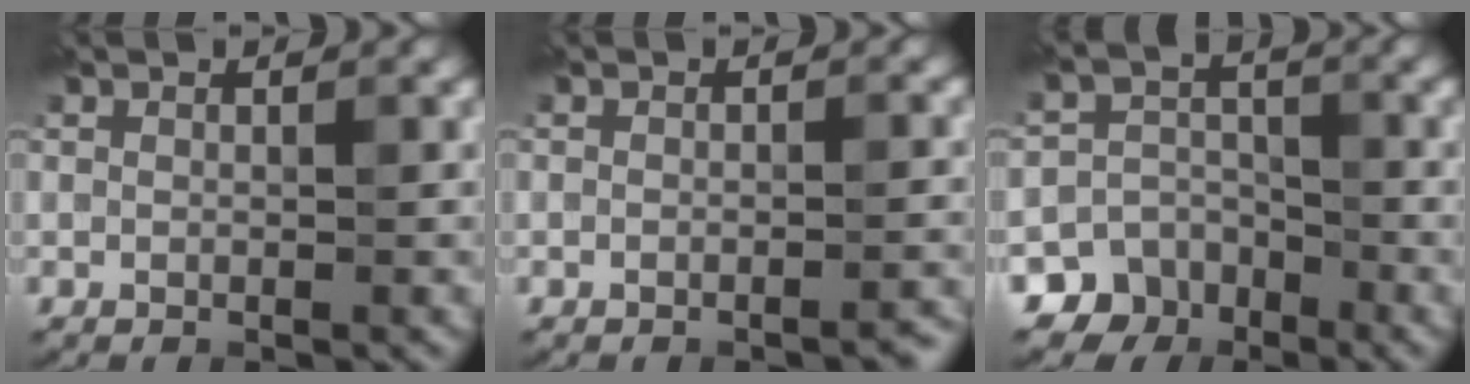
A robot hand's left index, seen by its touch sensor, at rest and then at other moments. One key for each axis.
{"total": 1.1, "fx": -1.0, "fy": 0.2, "fz": 0.5, "tx": -0.005, "ty": 0.004, "tz": -0.013}
{"total": 8.5, "fx": -5.1, "fy": 6.7, "fz": 0.9, "tx": 0.012, "ty": -0.022, "tz": -0.097}